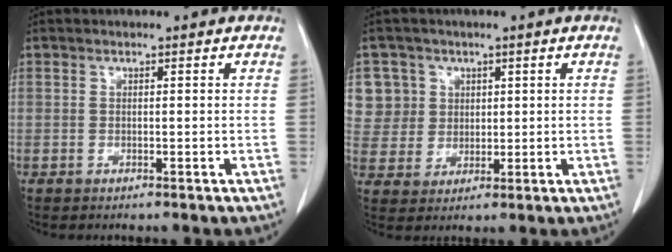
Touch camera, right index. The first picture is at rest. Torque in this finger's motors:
{"motor_torque": [-0.15, 0.24, -0.04, 0.00]}